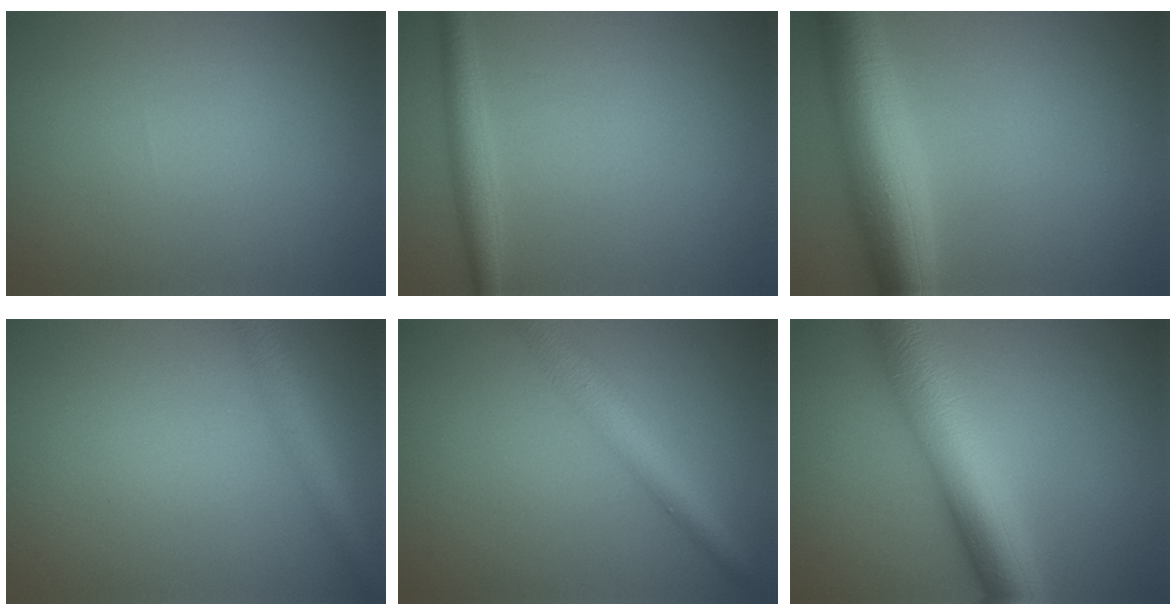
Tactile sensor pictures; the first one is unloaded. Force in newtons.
{"total": 2.4, "press": 2.4, "slide": 0.0}
{"total": 8.9, "press": 8.9, "slide": 0.0}
{"total": 3.2, "press": 3.2, "slide": 0.1}
{"total": 4.4, "press": 4.4, "slide": 0.1}
{"total": 9.7, "press": 9.7, "slide": 0.1}